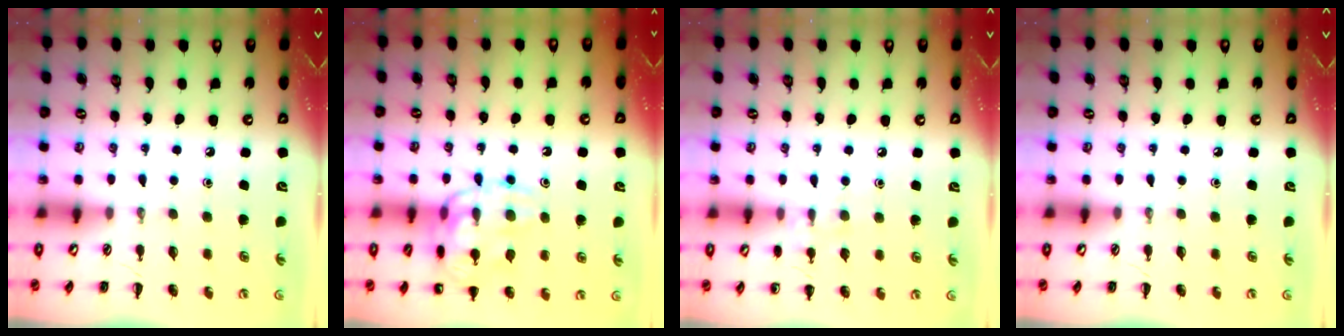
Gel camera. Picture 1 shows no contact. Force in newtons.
{"total": 15.1, "press": 15.0, "slide": 1.6}
{"total": 6.5, "press": 6.3, "slide": 1.8}
{"total": 0.0}